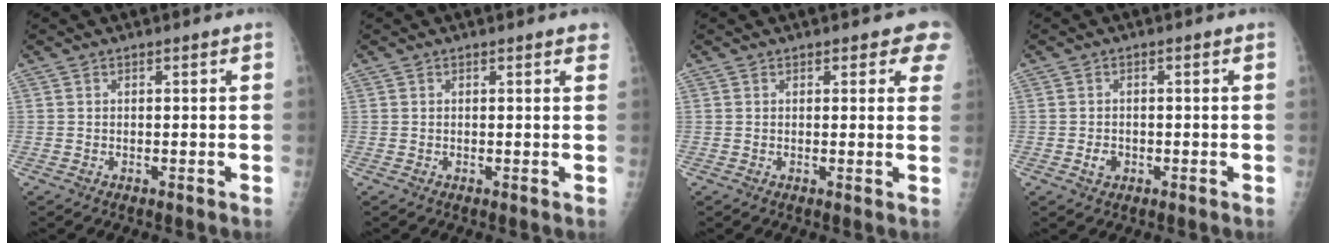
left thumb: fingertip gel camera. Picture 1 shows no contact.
{"total": 1.5, "force": [1.1, 0.4, 1.0], "torque": [-0.008, 0.002, 0.010]}
{"total": 4.2, "force": [3.0, 2.0, 2.1], "torque": [0.011, -0.009, 0.022]}
{"total": 2.1, "force": [-0.7, 1.7, 1.1], "torque": [-0.012, 0.003, -0.010]}